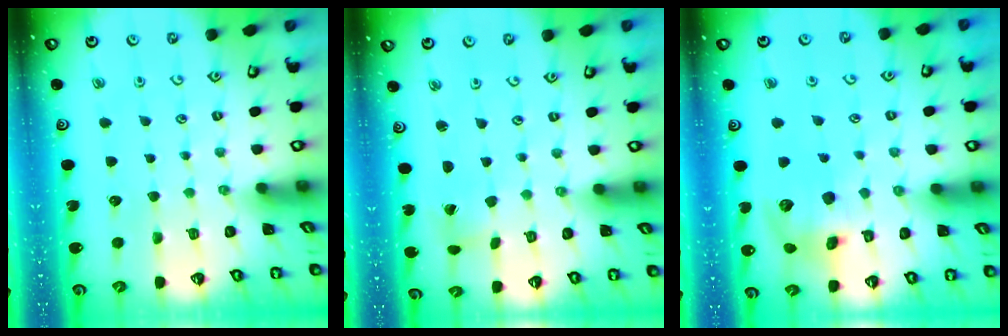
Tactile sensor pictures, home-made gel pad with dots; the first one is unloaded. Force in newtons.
{"total": 1.6, "press": 1.5, "slide": 0.3}
{"total": 12.0, "press": 11.8, "slide": 2.0}